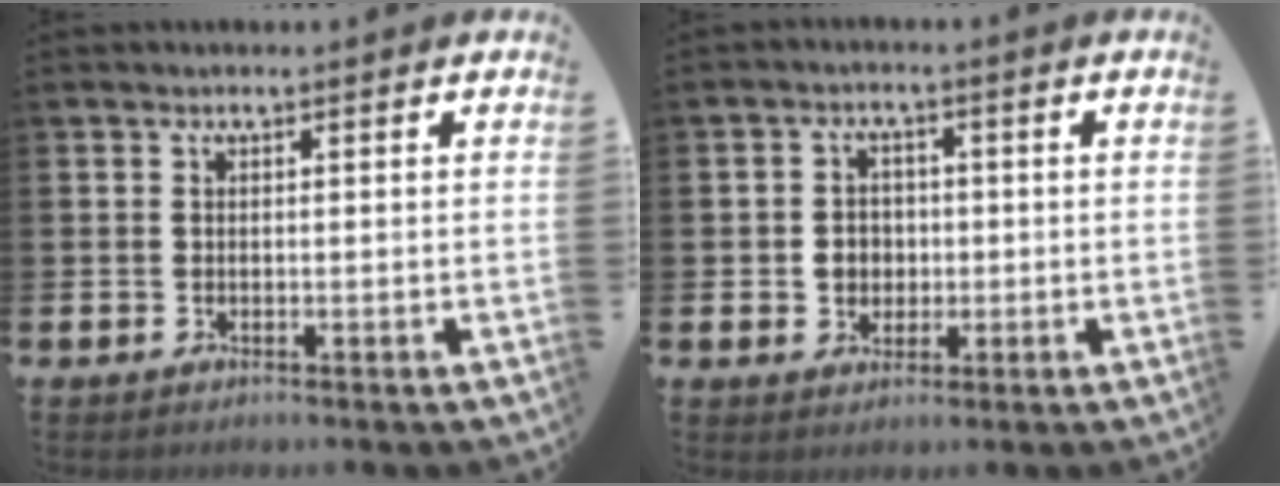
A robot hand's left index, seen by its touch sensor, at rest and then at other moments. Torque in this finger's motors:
{"motor_torque": [0.24, 0.00, 0.09, 0.06]}